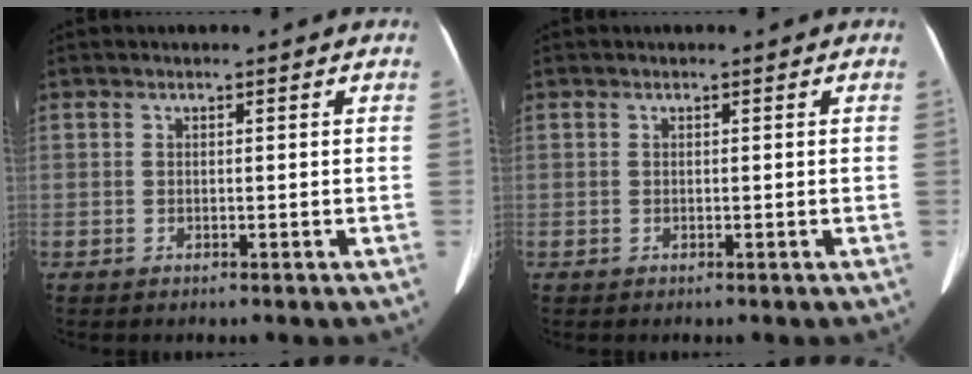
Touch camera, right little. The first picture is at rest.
{"total": 0.0}